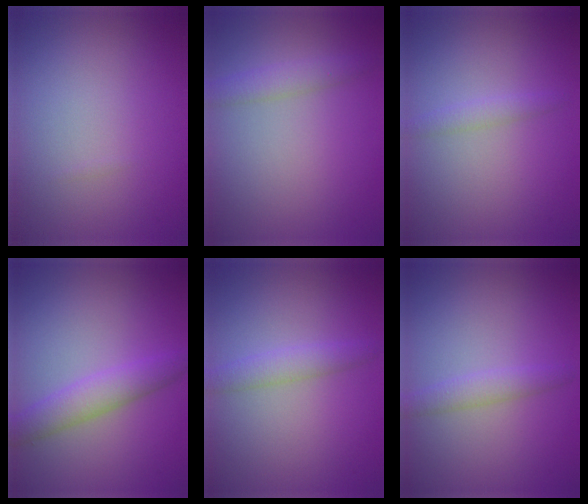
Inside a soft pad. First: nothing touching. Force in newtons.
{"total": 1.9, "press": 1.9, "slide": 0.1}
{"total": 1.2, "press": 1.2, "slide": 0.1}
{"total": 3.2, "press": 3.2, "slide": 0.1}
{"total": 2.0, "press": 2.0, "slide": 0.0}
{"total": 1.8, "press": 1.8, "slide": 0.1}